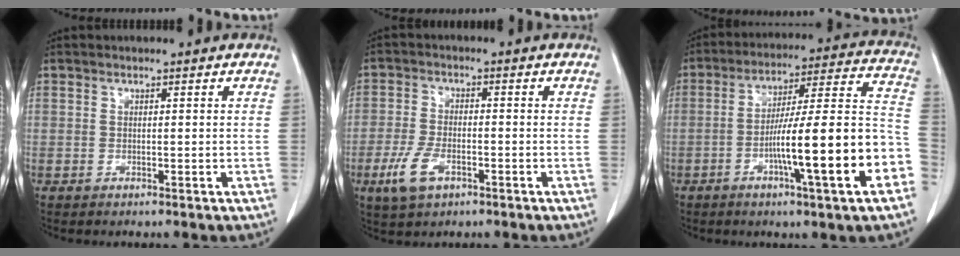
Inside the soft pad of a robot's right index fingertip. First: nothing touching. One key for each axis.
{"total": 6.2, "fx": -2.9, "fy": 3.0, "fz": 4.5, "tx": -0.103, "ty": -0.006, "tz": -0.054}
{"total": 18.8, "fx": -6.4, "fy": 0.7, "fz": 17.7, "tx": -0.228, "ty": 0.021, "tz": -0.093}